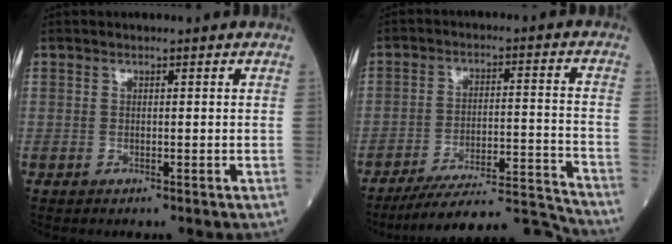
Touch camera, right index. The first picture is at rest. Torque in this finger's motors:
{"motor_torque": [-0.09, -0.36, 0.34, 0.11]}